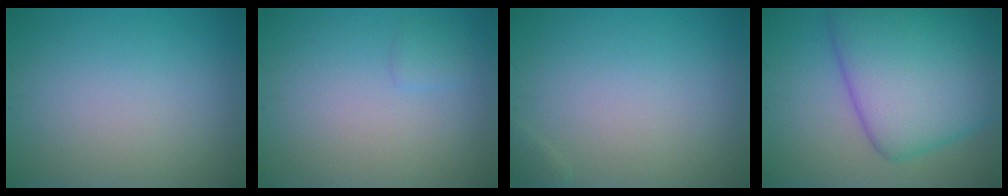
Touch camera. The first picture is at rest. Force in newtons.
{"total": 0.8, "press": 0.8, "slide": 0.1}
{"total": 0.6, "press": 0.5, "slide": 0.1}
{"total": 11.1, "press": 11.1, "slide": 0.2}